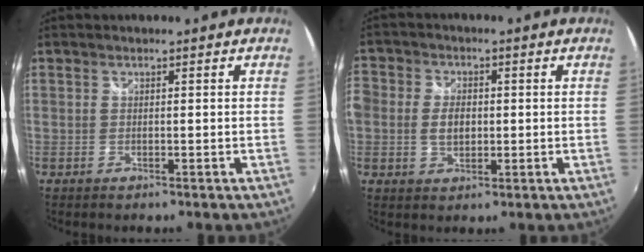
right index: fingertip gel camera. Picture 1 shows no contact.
{"total": 8.1, "force": [-0.7, 6.4, 4.8], "torque": [-0.116, 0.013, -0.019]}